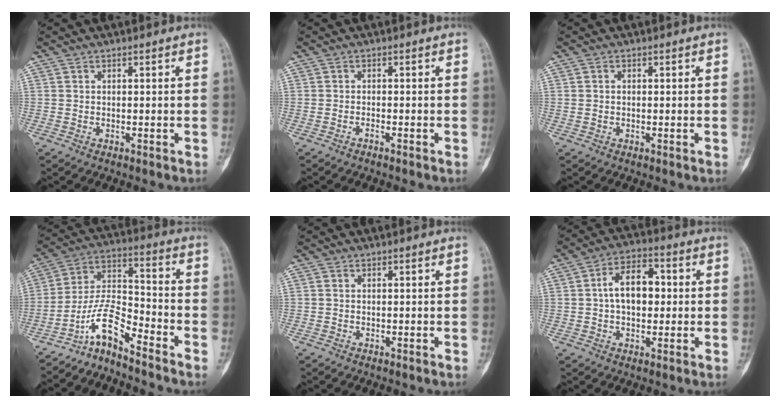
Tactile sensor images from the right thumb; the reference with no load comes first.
{"total": 0.6, "force": [-0.6, -0.1, 0.0], "torque": [-0.003, 0.004, -0.014]}
{"total": 0.8, "force": [0.0, 0.6, 0.6], "torque": [-0.012, 0.001, 0.001]}
{"total": 9.1, "force": [-7.3, 2.0, 5.0], "torque": [-0.103, 0.086, -0.149]}
{"total": 0.0}
{"total": 9.6, "force": [0.7, 5.9, 7.5], "torque": [-0.105, 0.022, 0.003]}